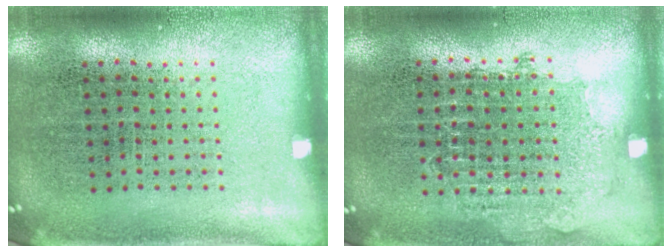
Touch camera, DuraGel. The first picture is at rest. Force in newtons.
{"total": 0.8, "press": 0.8, "slide": 0.4}